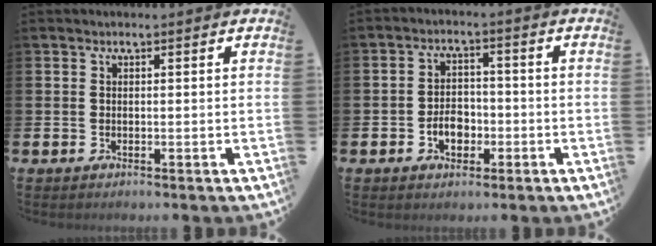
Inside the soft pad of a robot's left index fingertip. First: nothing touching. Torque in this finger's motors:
{"motor_torque": [0.84, 0.34, 0.07, 0.12]}